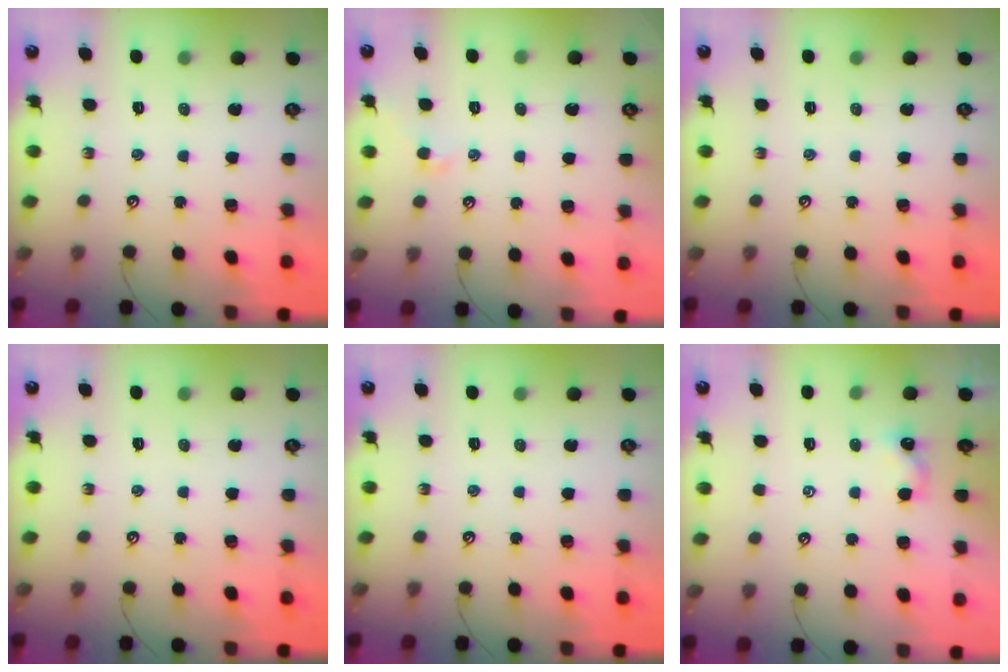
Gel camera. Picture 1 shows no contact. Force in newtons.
{"total": 0.0}
{"total": 0.0}
{"total": 0.0}
{"total": 0.0}
{"total": 0.9, "press": 0.9, "slide": 0.3}